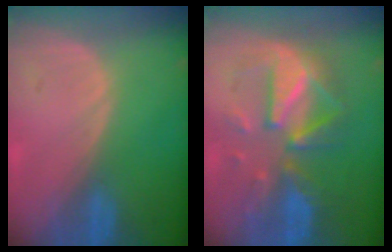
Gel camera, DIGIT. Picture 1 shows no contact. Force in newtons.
{"total": 9.3, "press": 9.3, "slide": 0.5}